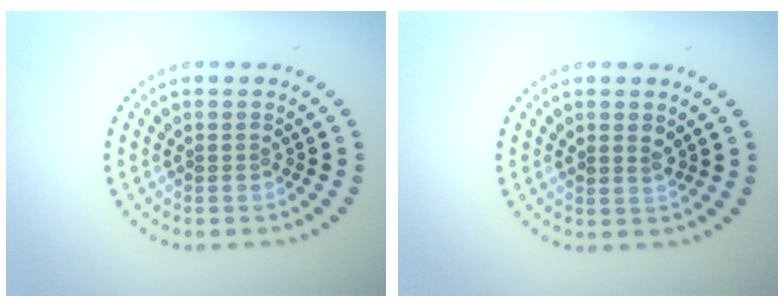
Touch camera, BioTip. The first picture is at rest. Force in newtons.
{"total": 0.9, "press": 0.8, "slide": 0.5}